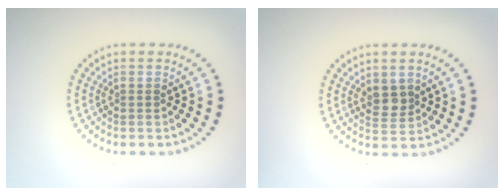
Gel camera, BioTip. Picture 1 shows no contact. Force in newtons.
{"total": 2.1, "press": 1.9, "slide": 0.8}